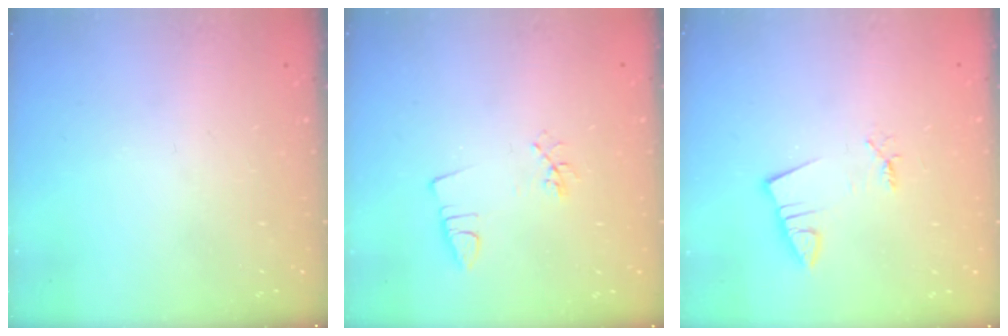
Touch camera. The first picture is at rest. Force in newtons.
{"total": 3.1, "press": 2.7, "slide": 1.4}
{"total": 2.1, "press": 2.1, "slide": 0.2}